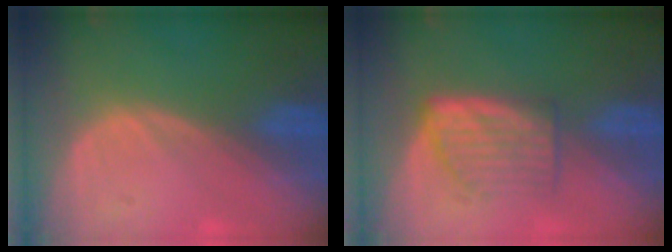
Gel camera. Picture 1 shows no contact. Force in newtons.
{"total": 5.9, "press": 5.4, "slide": 2.4}